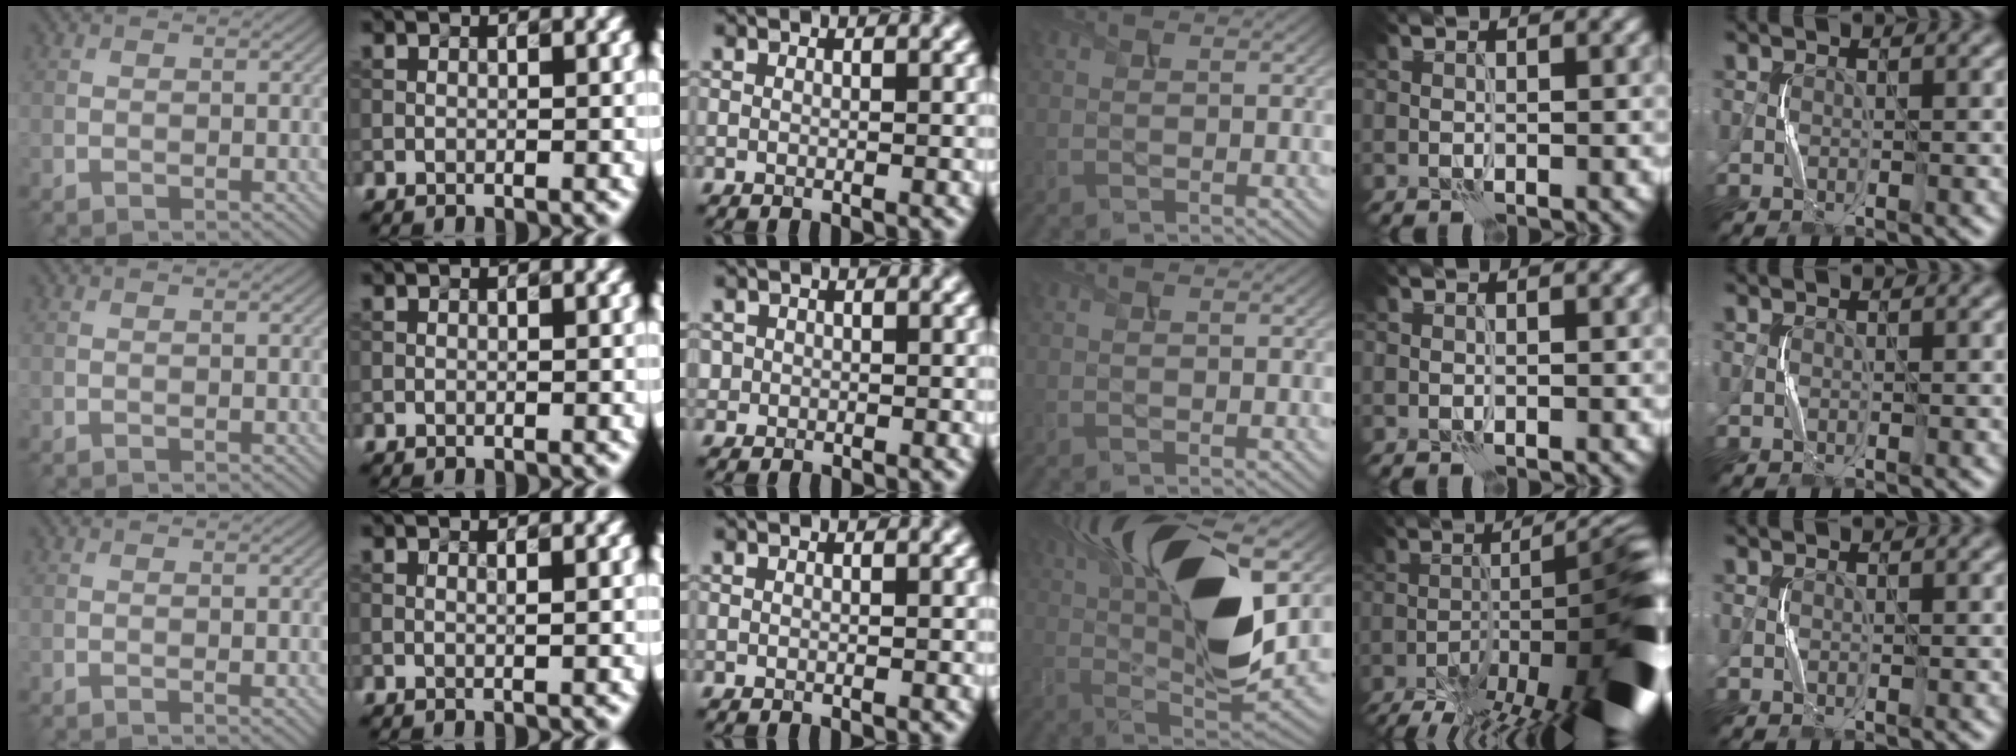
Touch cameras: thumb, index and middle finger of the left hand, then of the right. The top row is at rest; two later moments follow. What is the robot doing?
{"motion": "squeeze", "object": "paper clamp"}